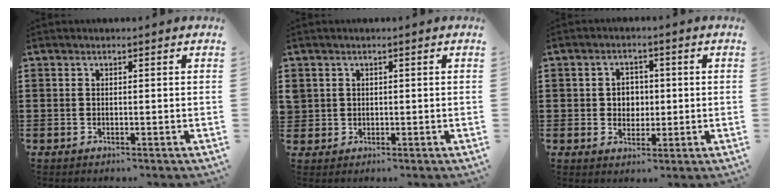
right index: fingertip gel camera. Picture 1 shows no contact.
{"total": 1.2, "force": [0.3, 1.2, 0.1], "torque": [-0.009, 0.004, 0.006]}
{"total": 3.2, "force": [0.1, 2.9, 1.2], "torque": [-0.027, 0.007, -0.005]}